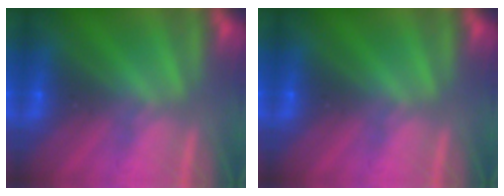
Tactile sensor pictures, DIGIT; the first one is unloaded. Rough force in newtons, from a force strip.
{"total": 0.0}